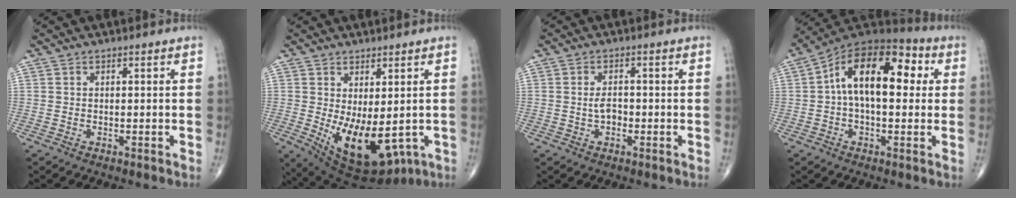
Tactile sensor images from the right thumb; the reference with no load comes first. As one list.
[{"total": 13.3, "force": [-1.9, 6.6, 11.4], "torque": [-0.174, -0.016, -0.001]}, {"total": 2.7, "force": [-0.4, 1.7, 2.1], "torque": [-0.034, 0.006, -0.010]}, {"total": 17.4, "force": [2.9, 9.3, 14.5], "torque": [-0.211, 0.043, 0.035]}]